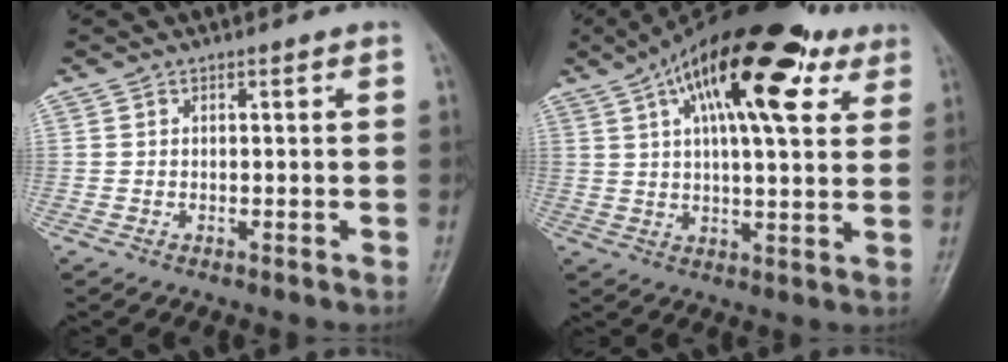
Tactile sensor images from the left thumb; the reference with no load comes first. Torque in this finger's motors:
{"motor_torque": [0.12, 0.65, 2.21, -0.56, 0.60]}